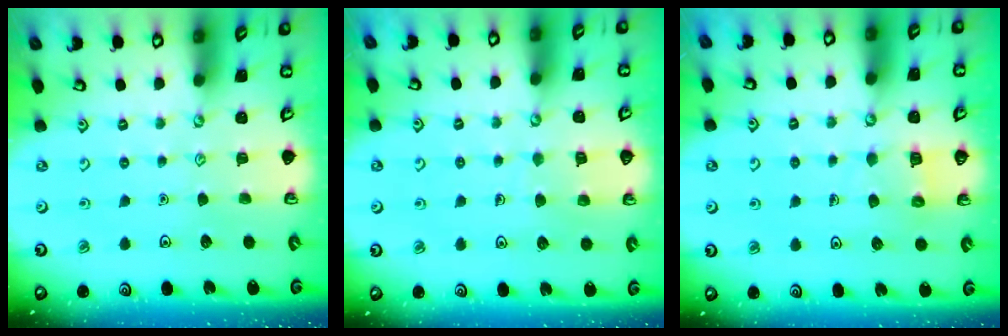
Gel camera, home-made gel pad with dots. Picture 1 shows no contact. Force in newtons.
{"total": 5.2, "press": 5.2, "slide": 0.4}
{"total": 7.1, "press": 7.1, "slide": 0.4}